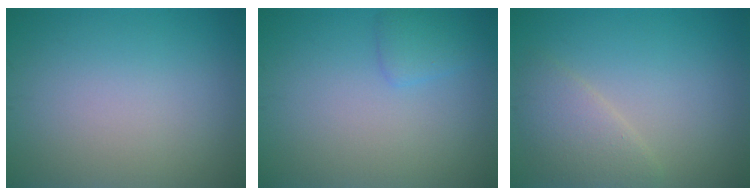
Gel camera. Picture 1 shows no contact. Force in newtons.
{"total": 1.6, "press": 1.6, "slide": 0.1}
{"total": 2.9, "press": 2.9, "slide": 0.1}